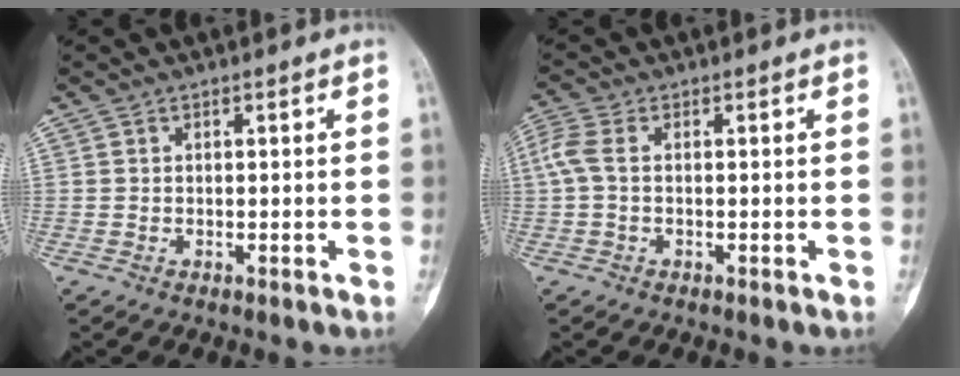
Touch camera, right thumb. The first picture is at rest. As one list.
[{"total": 3.9, "force": [0.2, 1.9, 3.4], "torque": [-0.105, 0.011, -0.002]}]